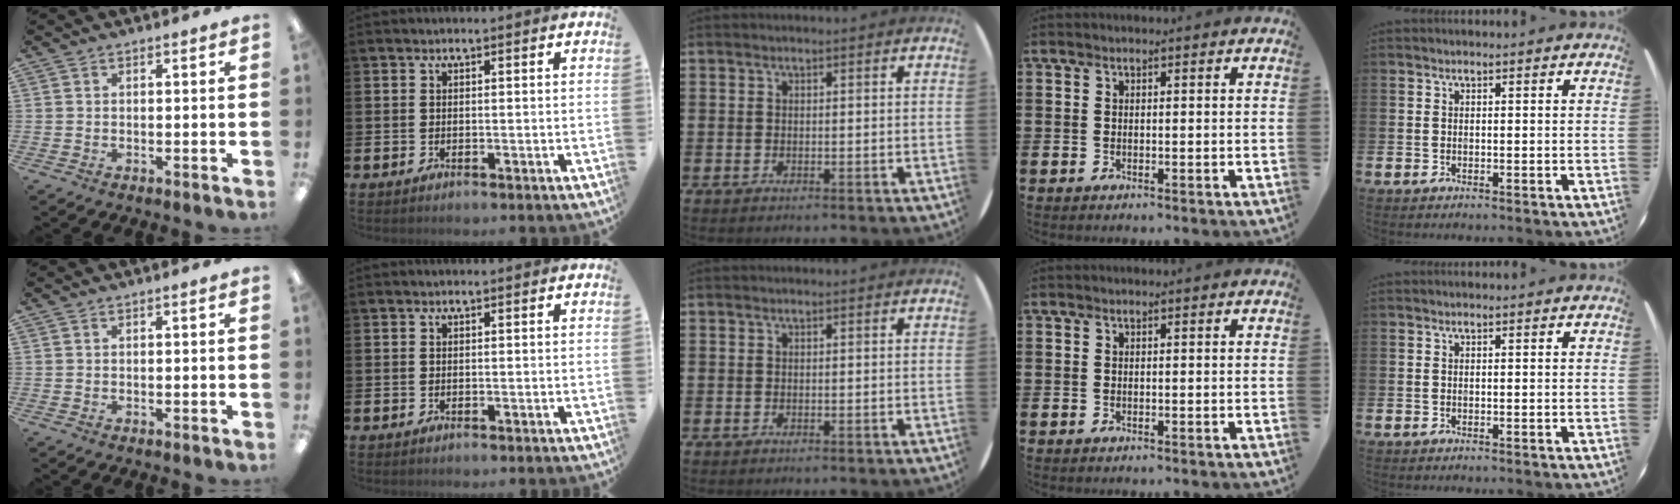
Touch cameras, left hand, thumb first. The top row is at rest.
{}